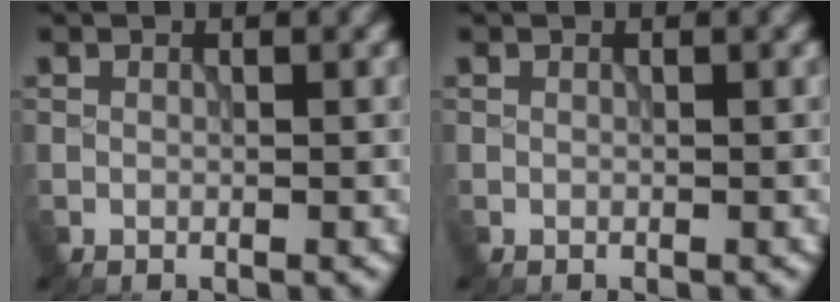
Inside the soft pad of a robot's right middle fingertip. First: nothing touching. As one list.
[{"total": 0.0}]